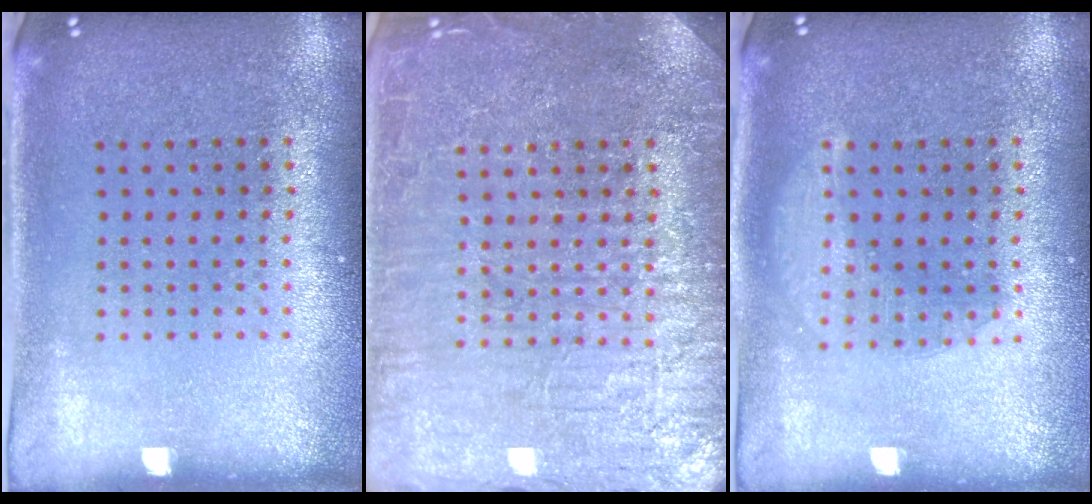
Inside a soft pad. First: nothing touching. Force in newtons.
{"total": 7.1, "press": 7.1, "slide": 1.1}
{"total": 2.2, "press": 2.2, "slide": 0.3}